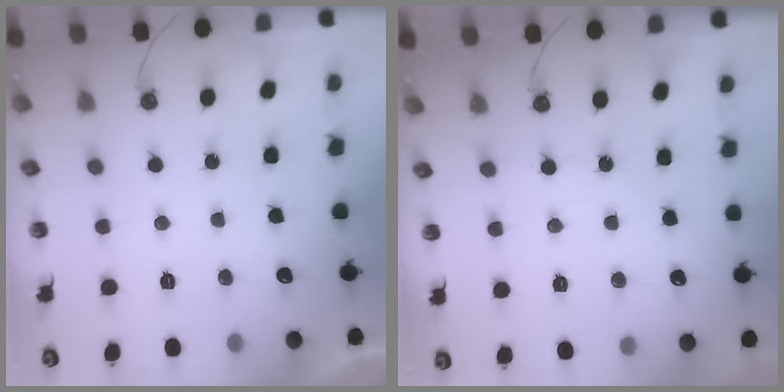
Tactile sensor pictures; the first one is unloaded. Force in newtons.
{"total": 2.5, "press": 2.5, "slide": 0.4}